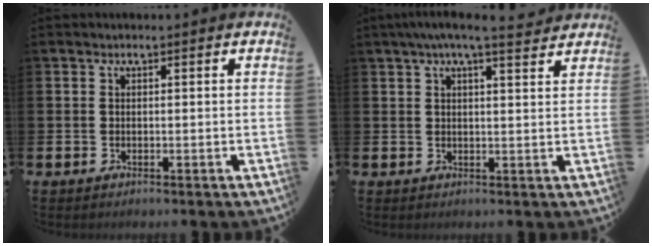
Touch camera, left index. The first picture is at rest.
{"total": 4.6, "force": [4.0, 0.1, 2.2], "torque": [-0.041, -0.014, 0.068]}